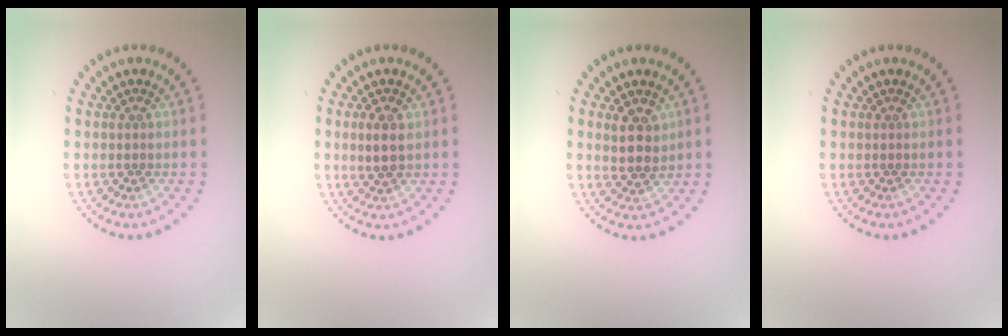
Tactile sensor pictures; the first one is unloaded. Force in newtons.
{"total": 2.5, "press": 2.4, "slide": 0.4}
{"total": 2.8, "press": 2.6, "slide": 0.9}
{"total": 0.0}